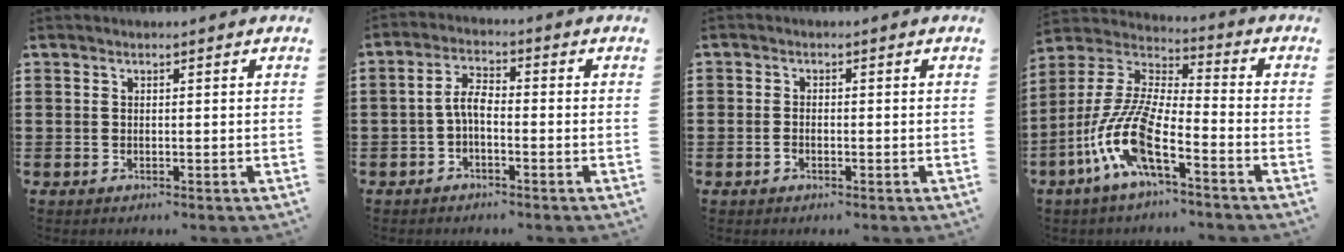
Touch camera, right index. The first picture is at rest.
{"total": 3.7, "force": [-1.2, 1.5, 3.2], "torque": [-0.074, 0.006, -0.028]}
{"total": 1.0, "force": [-0.7, 0.5, 0.6], "torque": [-0.012, -0.002, -0.012]}
{"total": 11.8, "force": [-6.8, 2.8, 9.2], "torque": [-0.228, -0.018, -0.141]}